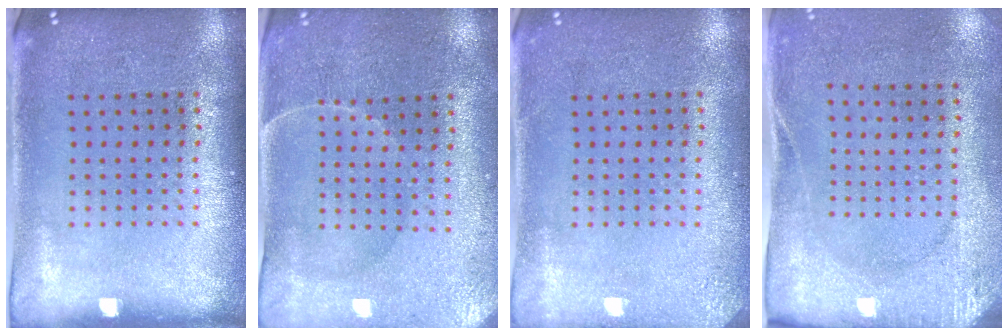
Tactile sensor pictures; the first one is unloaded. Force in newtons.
{"total": 0.6, "press": 0.4, "slide": 0.5}
{"total": 1.9, "press": 1.9, "slide": 0.2}
{"total": 2.7, "press": 2.1, "slide": 1.7}